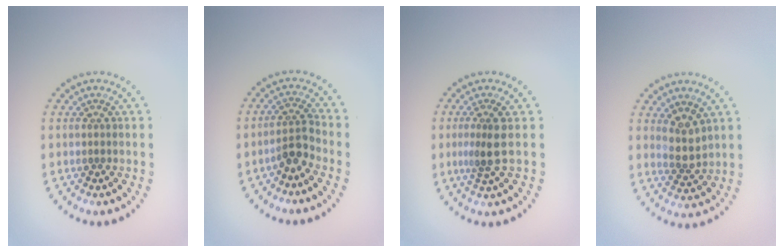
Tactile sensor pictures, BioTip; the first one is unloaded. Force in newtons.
{"total": 2.3, "press": 1.8, "slide": 1.5}
{"total": 2.3, "press": 1.8, "slide": 1.5}
{"total": 2.5, "press": 2.1, "slide": 1.4}